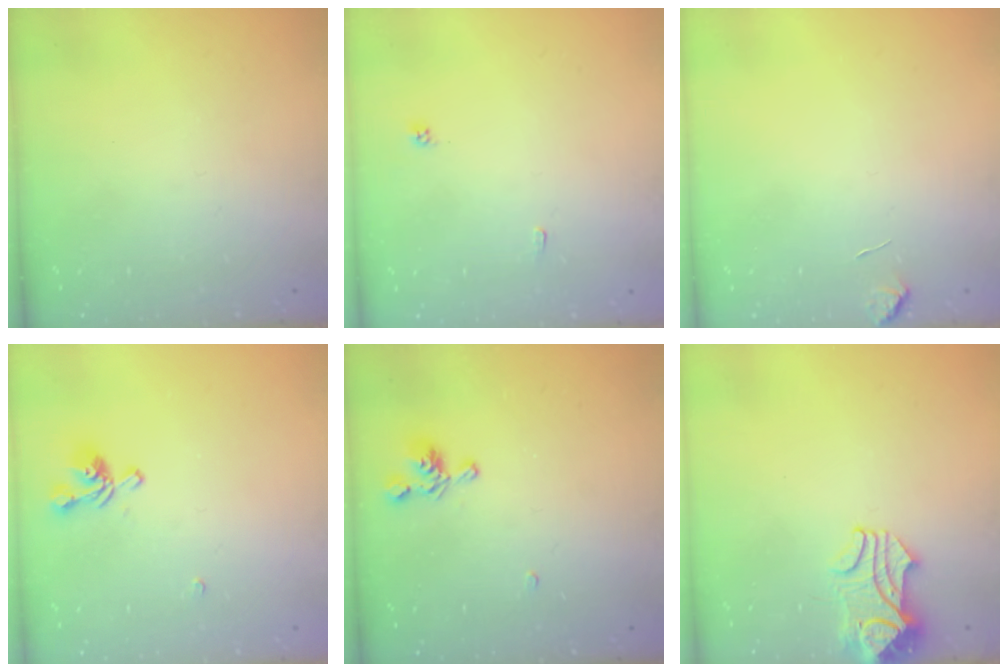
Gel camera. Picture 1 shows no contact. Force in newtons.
{"total": 1.9, "press": 1.9, "slide": 0.2}
{"total": 0.8, "press": 0.4, "slide": 0.7}
{"total": 1.1, "press": 0.6, "slide": 0.9}
{"total": 6.0, "press": 6.0, "slide": 0.2}
{"total": 2.2, "press": 2.2, "slide": 0.6}